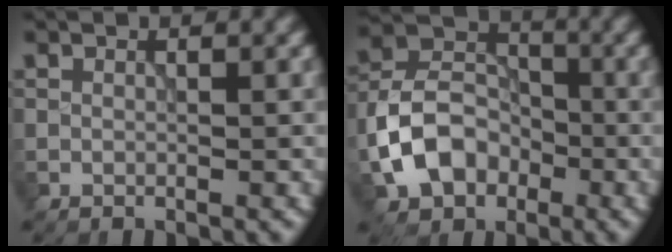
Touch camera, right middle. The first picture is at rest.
{"total": 7.4, "force": [-2.7, 5.5, 4.1], "torque": [-0.078, 0.007, -0.064]}